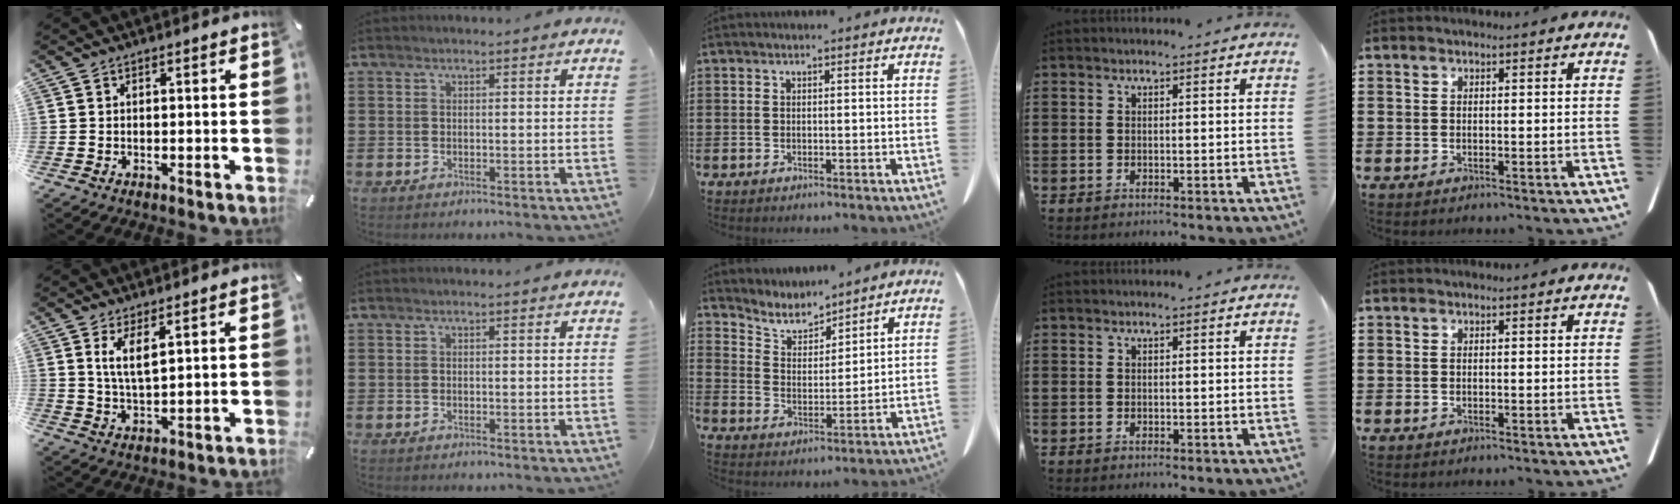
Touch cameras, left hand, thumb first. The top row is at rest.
{"thumb": {"total": 5.9, "force": [2.9, 1.8, 4.8], "torque": [-0.100, -0.006, 0.047]}, "middle": {"total": 5.0, "force": [4.8, 1.4, 0.8], "torque": [-0.041, -0.028, 0.083]}}